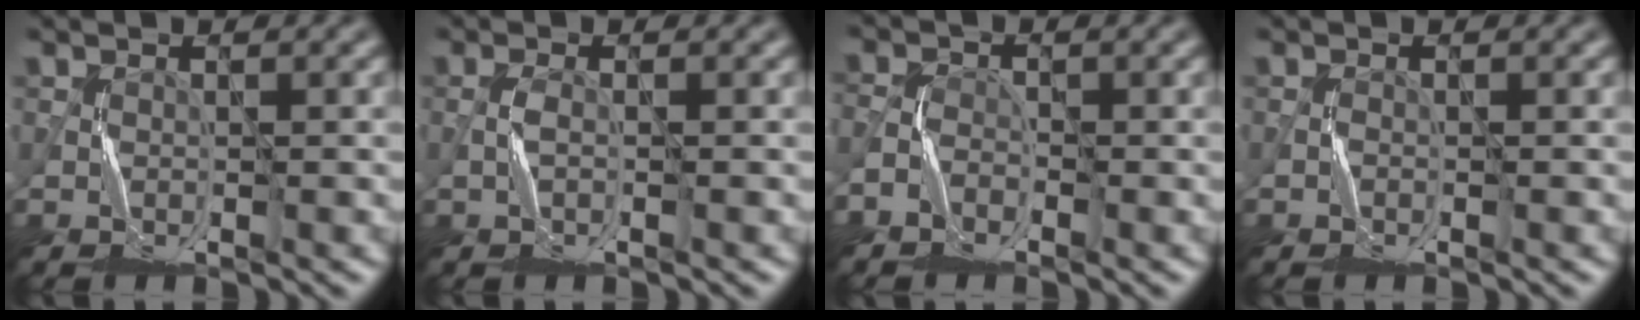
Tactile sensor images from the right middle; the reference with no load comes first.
{"total": 0.8, "force": [-0.6, 0.0, 0.5], "torque": [-0.012, 0.006, -0.013]}
{"total": 1.8, "force": [-1.7, 0.6, 0.1], "torque": [-0.006, 0.003, -0.038]}
{"total": 0.6, "force": [-0.5, 0.2, 0.1], "torque": [0.001, 0.005, -0.013]}